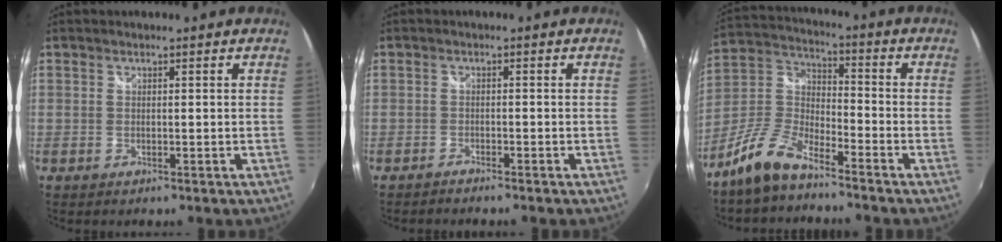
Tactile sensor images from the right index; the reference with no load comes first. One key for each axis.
{"total": 1.8, "fx": -1.7, "fy": 0.2, "fz": 0.6, "tx": -0.025, "ty": -0.007, "tz": -0.033}
{"total": 10.2, "fx": -7.4, "fy": 3.5, "fz": 6.0, "tx": -0.145, "ty": 0.011, "tz": -0.151}